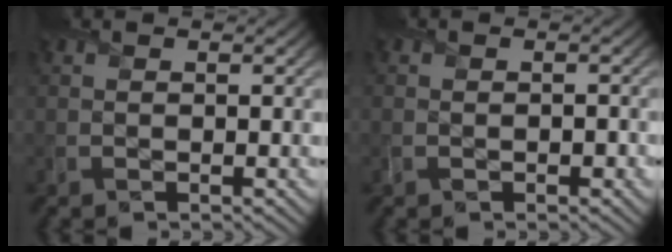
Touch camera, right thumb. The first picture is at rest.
{"total": 1.4, "force": [-0.8, 1.0, 0.6], "torque": [-0.005, -0.011, -0.008]}